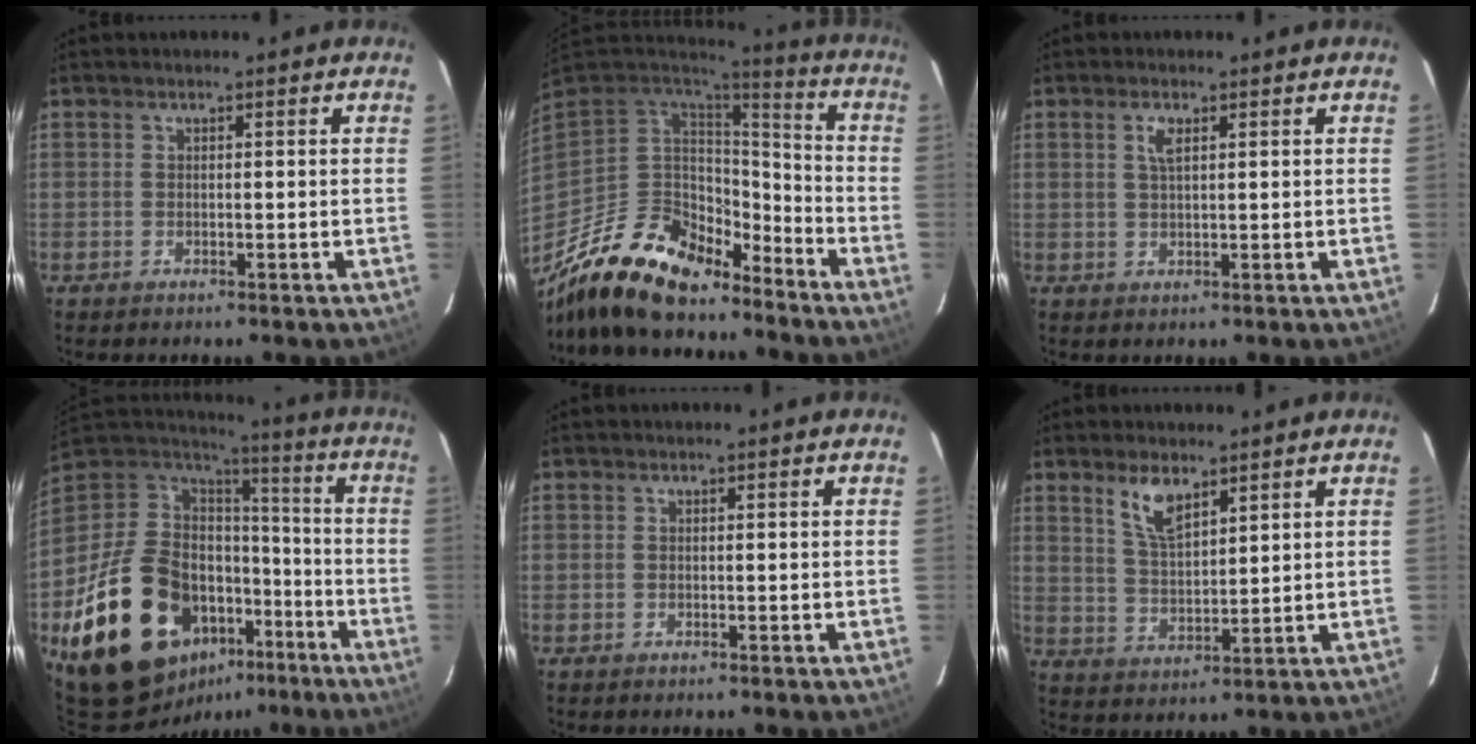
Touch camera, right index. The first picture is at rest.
{"total": 20.0, "force": [-14.6, 8.8, 10.6], "torque": [-0.216, -0.020, -0.248]}
{"total": 2.3, "force": [1.0, 0.9, 1.9], "torque": [-0.037, 0.002, 0.018]}
{"total": 26.6, "force": [-12.2, 17.8, 15.6], "torque": [-0.338, 0.017, -0.178]}
{"total": 0.0}
{"total": 6.7, "force": [4.5, 2.5, 4.3], "torque": [-0.079, 0.000, 0.092]}